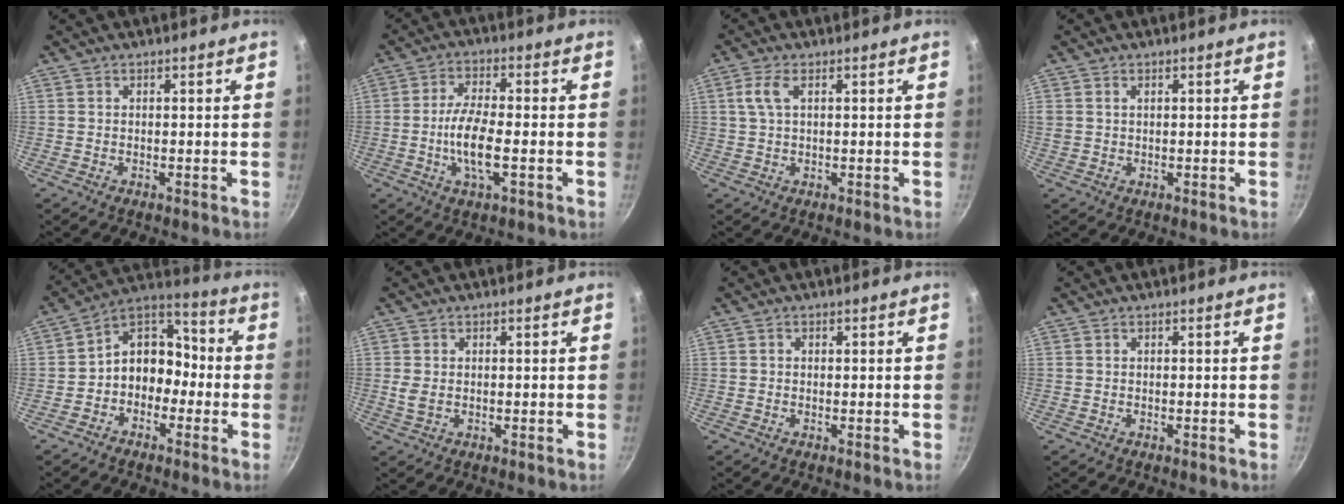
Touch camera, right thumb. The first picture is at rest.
{"total": 8.3, "force": [-1.7, 2.8, 7.7], "torque": [-0.157, 0.006, -0.034]}
{"total": 3.6, "force": [1.3, 1.6, 2.9], "torque": [-0.079, 0.011, 0.025]}
{"total": 3.8, "force": [1.4, 2.4, 2.6], "torque": [-0.064, 0.001, 0.036]}
{"total": 11.7, "force": [-2.1, 8.7, 7.6], "torque": [-0.080, 0.051, -0.053]}
{"total": 2.0, "force": [0.1, 1.3, 1.5], "torque": [-0.040, -0.003, 0.006]}
{"total": 0.0}
{"total": 0.0}